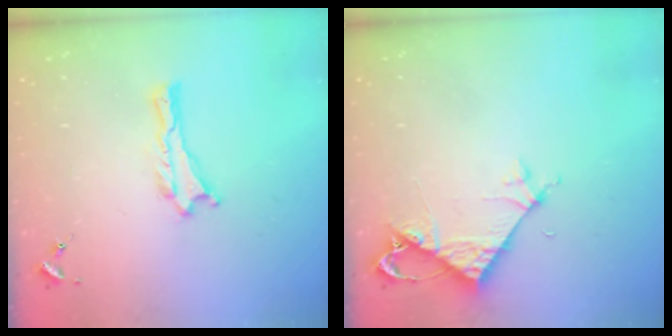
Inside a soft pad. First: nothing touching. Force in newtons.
{"total": 5.1, "press": 5.0, "slide": 0.4}